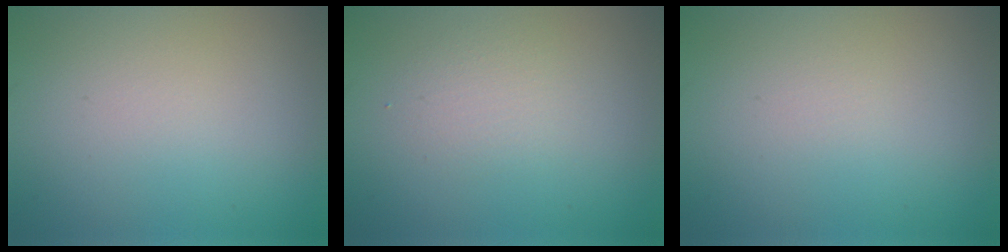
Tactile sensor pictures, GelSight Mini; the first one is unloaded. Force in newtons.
{"total": 1.6, "press": 1.6, "slide": 0.1}
{"total": 0.0}